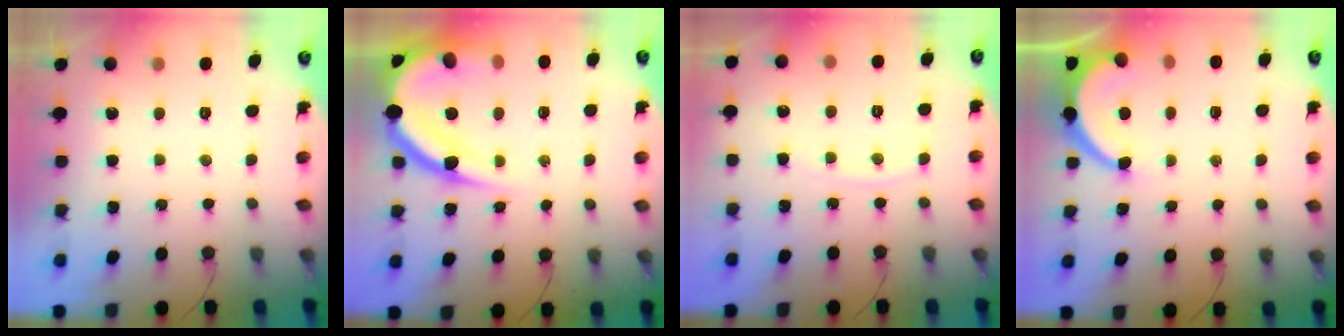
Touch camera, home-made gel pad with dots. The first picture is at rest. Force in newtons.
{"total": 18.4, "press": 18.3, "slide": 2.0}
{"total": 4.5, "press": 4.4, "slide": 0.5}
{"total": 7.5, "press": 7.4, "slide": 1.1}